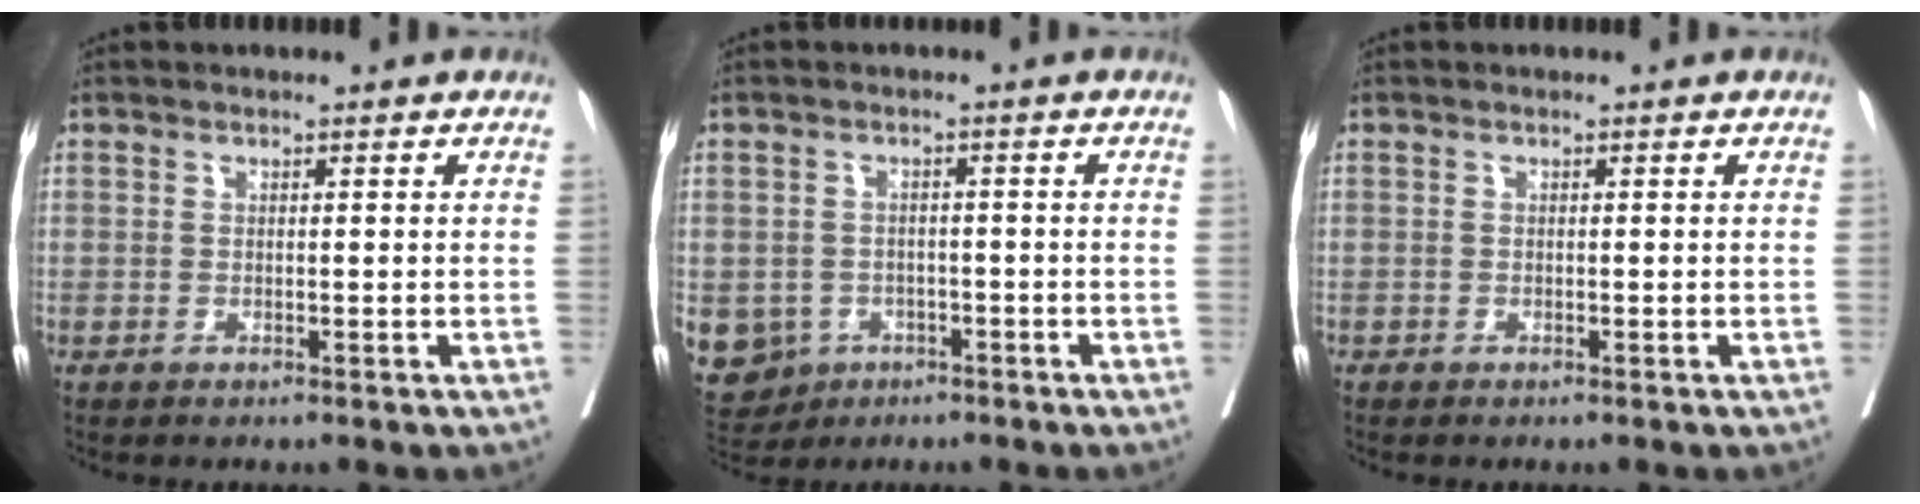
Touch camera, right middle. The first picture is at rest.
{"total": 8.7, "force": [-4.0, 7.5, 2.0], "torque": [-0.057, 0.004, -0.053]}
{"total": 0.0}